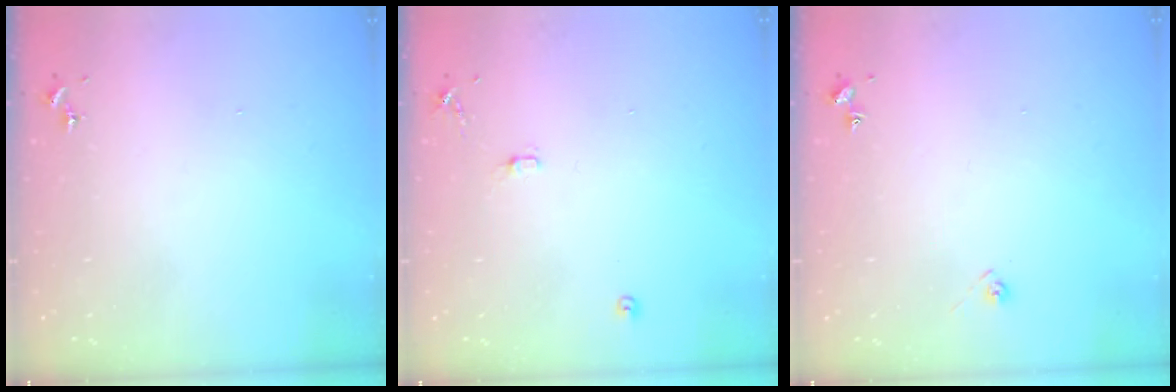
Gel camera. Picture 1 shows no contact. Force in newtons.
{"total": 7.9, "press": 7.9, "slide": 0.7}
{"total": 4.8, "press": 4.7, "slide": 0.6}